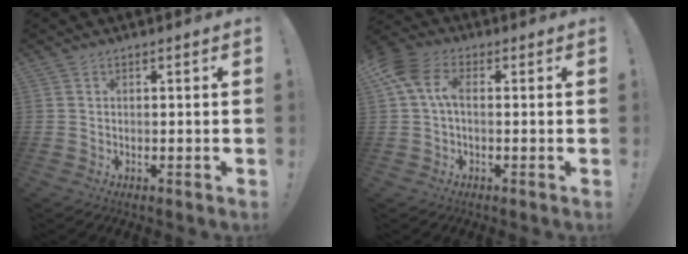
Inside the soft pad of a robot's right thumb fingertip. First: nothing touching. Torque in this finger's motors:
{"motor_torque": [-0.62, 1.50, 0.63, -0.03, 0.44]}